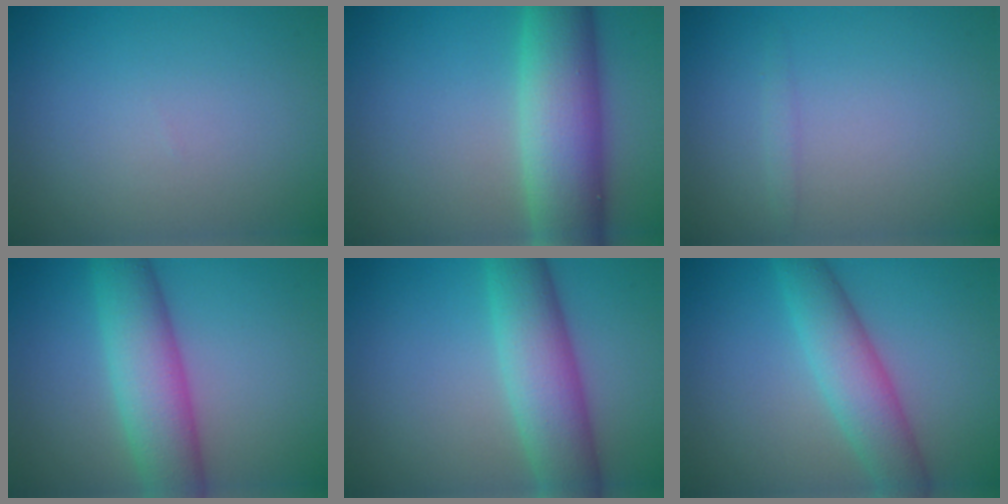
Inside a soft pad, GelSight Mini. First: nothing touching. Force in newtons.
{"total": 9.2, "press": 9.2, "slide": 0.3}
{"total": 0.8, "press": 0.8, "slide": 0.0}
{"total": 6.8, "press": 6.8, "slide": 0.3}
{"total": 6.8, "press": 6.8, "slide": 0.1}
{"total": 5.0, "press": 5.0, "slide": 0.1}